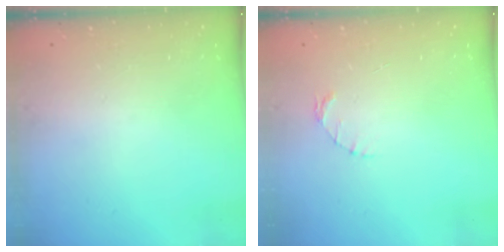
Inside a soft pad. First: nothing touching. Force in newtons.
{"total": 1.6, "press": 1.5, "slide": 0.3}